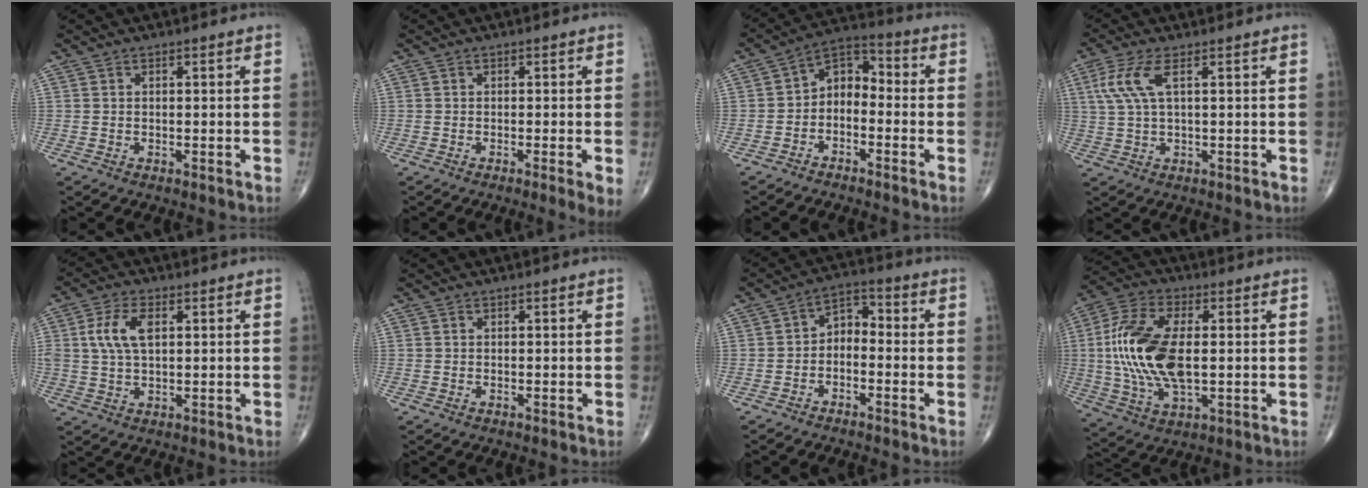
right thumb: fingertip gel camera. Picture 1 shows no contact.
{"total": 3.1, "force": [-1.0, 0.1, 2.9], "torque": [-0.048, -0.012, -0.019]}
{"total": 7.6, "force": [-2.3, 5.2, 5.0], "torque": [-0.061, 0.045, -0.058]}
{"total": 5.9, "force": [1.9, 1.7, 5.4], "torque": [-0.149, 0.011, 0.044]}
{"total": 7.2, "force": [1.7, 3.9, 5.8], "torque": [-0.125, 0.005, 0.033]}
{"total": 0.0}
{"total": 5.5, "force": [-1.8, 3.6, 3.7], "torque": [-0.046, 0.037, -0.045]}
{"total": 17.7, "force": [0.5, 8.8, 15.4], "torque": [-0.329, 0.000, 0.009]}